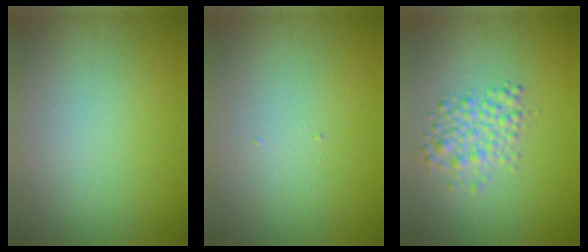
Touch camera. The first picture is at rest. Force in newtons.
{"total": 0.0}
{"total": 3.2, "press": 3.2, "slide": 0.1}